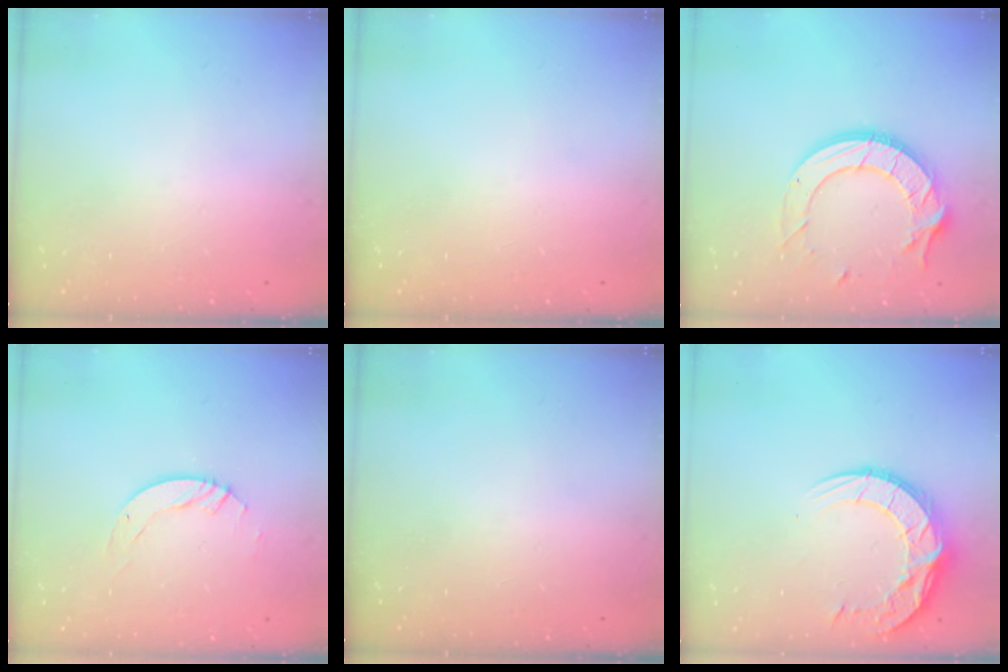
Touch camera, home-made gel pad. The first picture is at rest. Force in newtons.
{"total": 0.0}
{"total": 15.2, "press": 15.2, "slide": 1.3}
{"total": 4.1, "press": 4.1, "slide": 0.4}
{"total": 0.0}
{"total": 13.7, "press": 13.6, "slide": 1.1}